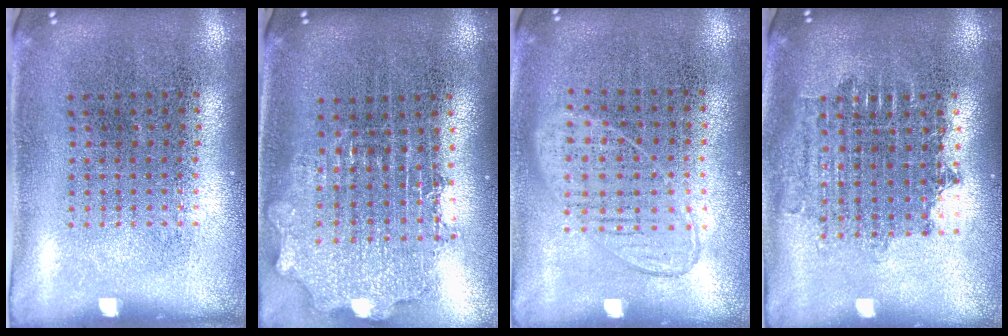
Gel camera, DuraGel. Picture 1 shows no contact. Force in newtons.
{"total": 1.9, "press": 1.5, "slide": 1.1}
{"total": 1.0, "press": 0.9, "slide": 0.4}
{"total": 1.7, "press": 1.4, "slide": 1.0}